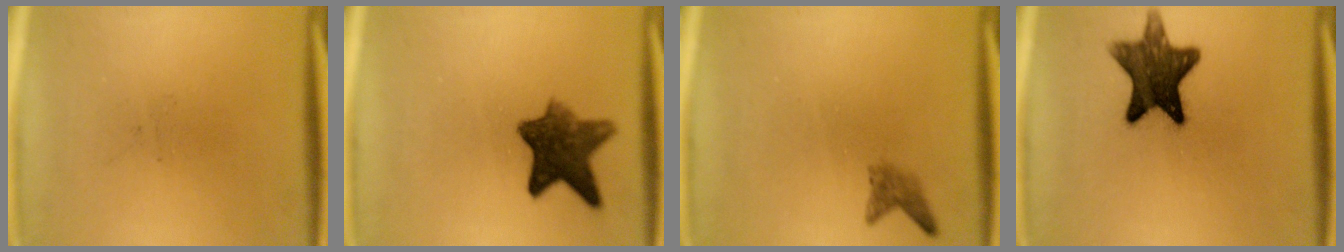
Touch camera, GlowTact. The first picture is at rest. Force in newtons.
{"total": 8.8}
{"total": 1.6}
{"total": 11.9}